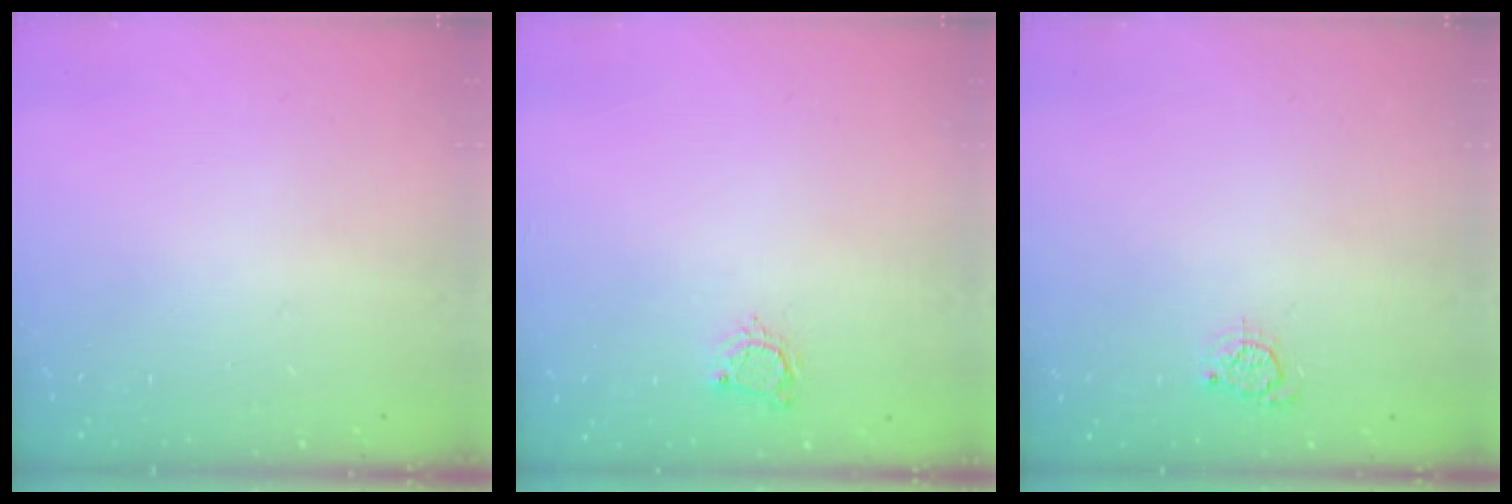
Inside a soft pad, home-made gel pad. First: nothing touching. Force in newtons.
{"total": 4.2, "press": 4.2, "slide": 0.4}
{"total": 3.3, "press": 3.3, "slide": 0.4}